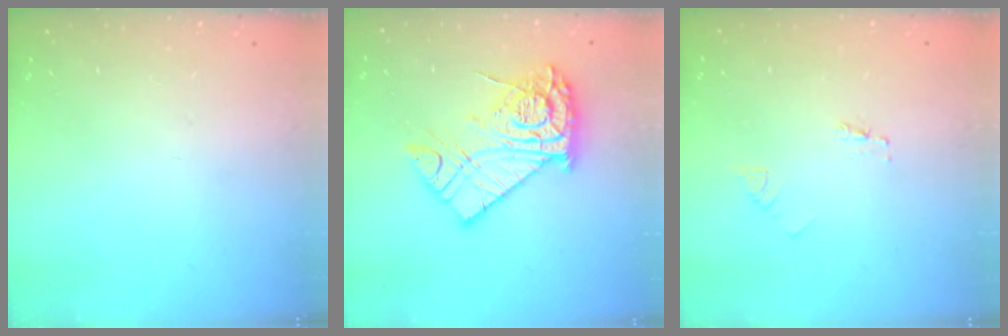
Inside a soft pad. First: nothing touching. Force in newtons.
{"total": 15.9, "press": 15.8, "slide": 1.4}
{"total": 2.1, "press": 2.1, "slide": 0.1}